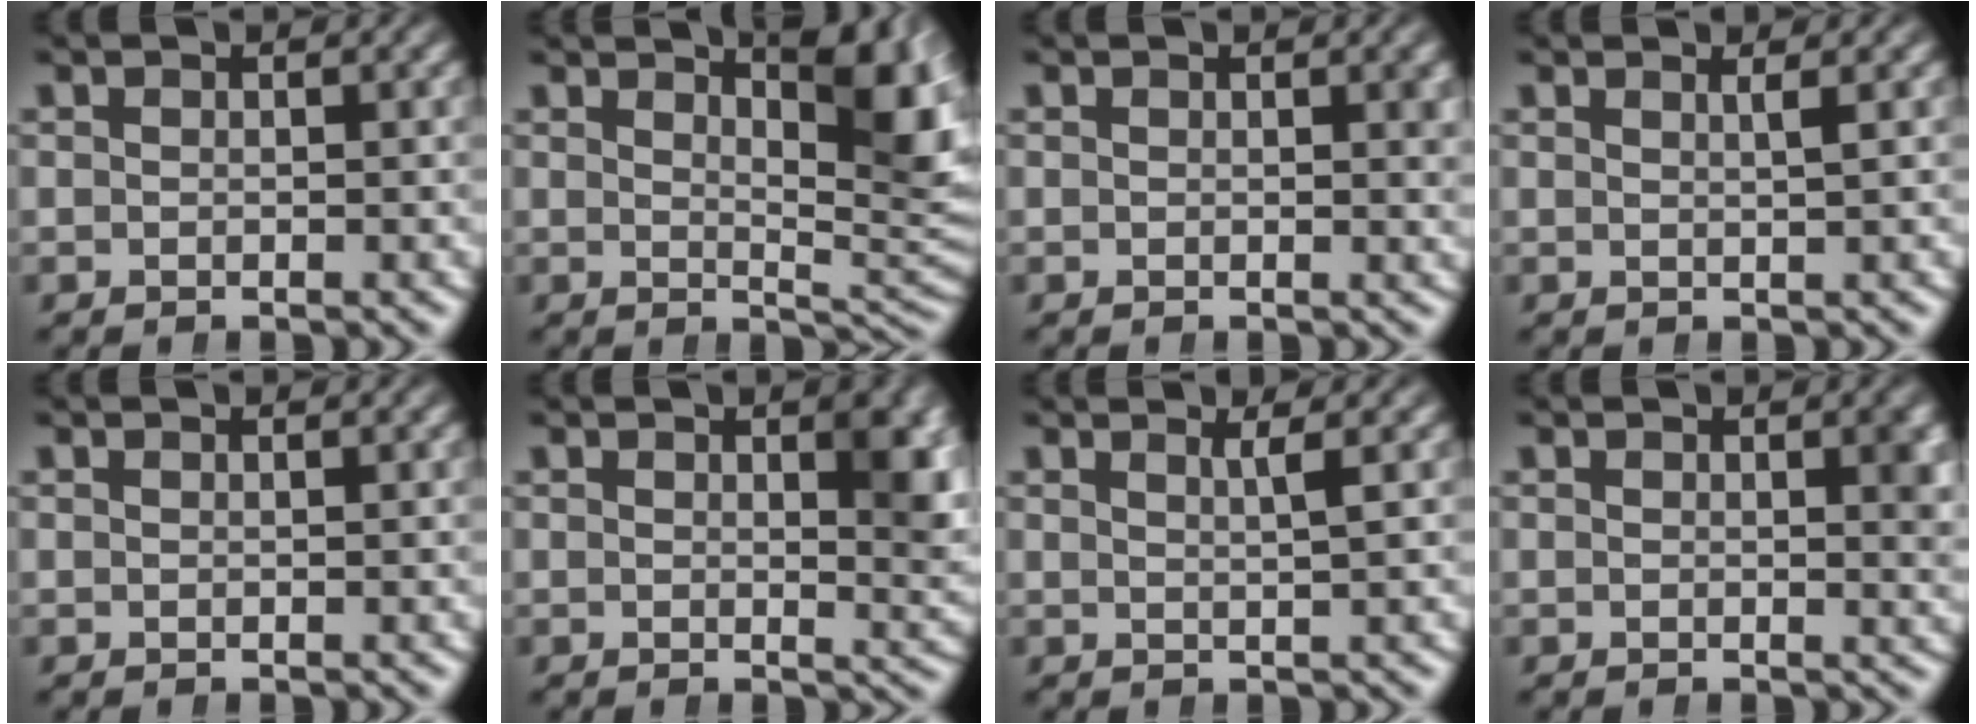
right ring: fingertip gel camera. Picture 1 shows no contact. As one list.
[{"total": 8.1, "force": [3.1, 2.2, 7.2], "torque": [-0.079, -0.015, 0.052]}, {"total": 0.6, "force": [0.3, 0.1, 0.6], "torque": [-0.006, -0.006, 0.005]}, {"total": 1.1, "force": [0.7, -0.8, 0.5], "torque": [-0.010, -0.008, 0.015]}, {"total": 0.0}, {"total": 3.4, "force": [0.8, 1.1, 3.1], "torque": [-0.034, -0.010, 0.014]}, {"total": 1.5, "force": [0.9, -0.9, 0.8], "torque": [-0.014, -0.007, 0.020]}, {"total": 1.6, "force": [0.4, 0.3, 1.5], "torque": [-0.016, -0.006, 0.006]}]